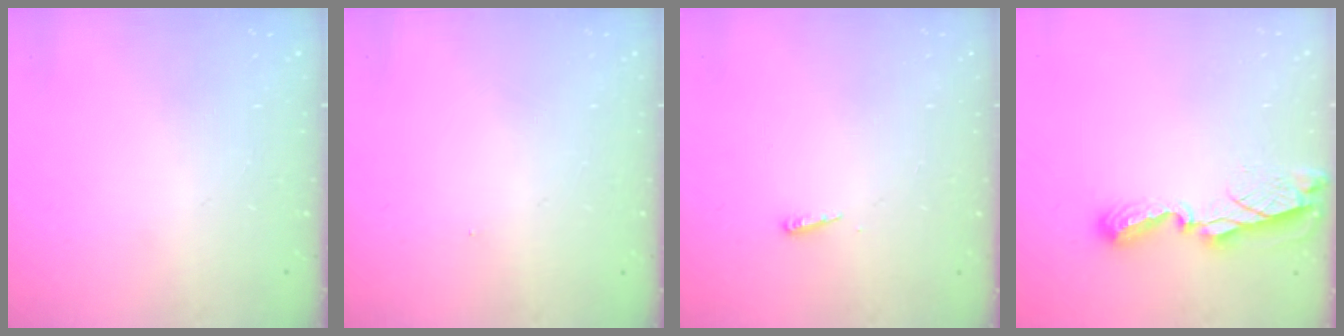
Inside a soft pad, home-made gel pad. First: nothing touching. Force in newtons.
{"total": 5.3, "press": 0.3, "slide": 5.2}
{"total": 3.8, "press": 3.7, "slide": 0.6}
{"total": 8.3, "press": 8.3, "slide": 0.7}